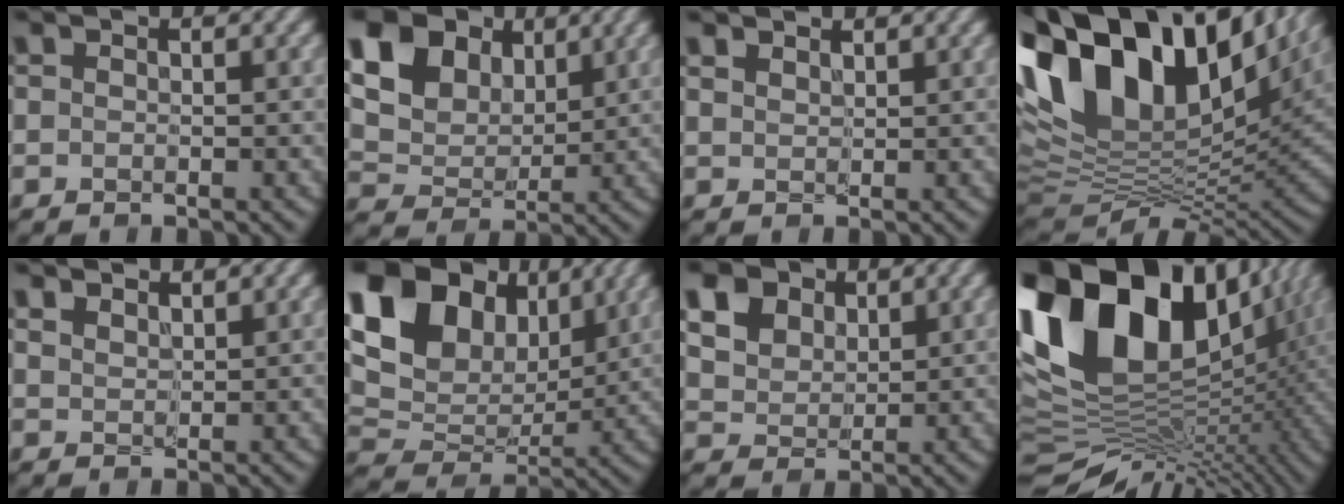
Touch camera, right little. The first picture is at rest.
{"total": 12.1, "force": [5.5, 8.2, 6.9], "torque": [-0.158, 0.032, 0.089]}
{"total": 2.8, "force": [2.2, 1.2, 1.2], "torque": [-0.031, 0.006, 0.033]}
{"total": 17.8, "force": [7.4, 9.9, 12.8], "torque": [-0.281, 0.033, 0.135]}
{"total": 3.5, "force": [2.8, 1.5, 1.6], "torque": [-0.039, 0.008, 0.040]}
{"total": 15.8, "force": [6.2, 10.6, 9.9], "torque": [-0.217, 0.037, 0.109]}
{"total": 10.2, "force": [5.3, 7.2, 4.9], "torque": [-0.154, 0.028, 0.097]}
{"total": 17.4, "force": [3.6, 11.5, 12.6], "torque": [-0.246, 0.020, 0.059]}